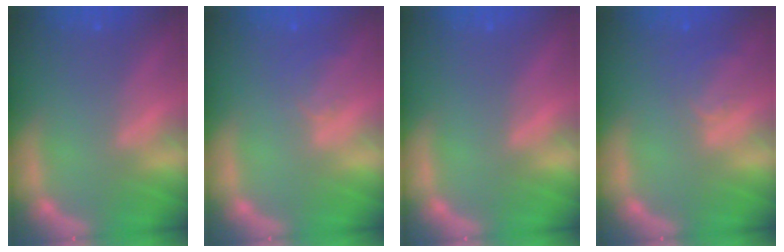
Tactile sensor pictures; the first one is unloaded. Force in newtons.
{"total": 2.0}
{"total": 0.0}
{"total": 2.5}